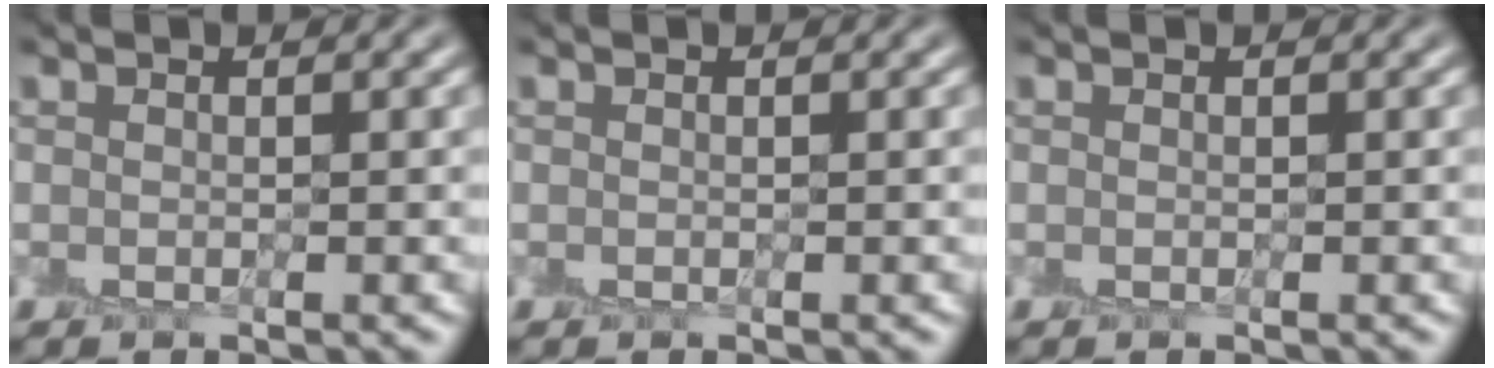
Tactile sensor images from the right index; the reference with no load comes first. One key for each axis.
{"total": 0.0}
{"total": 0.0}